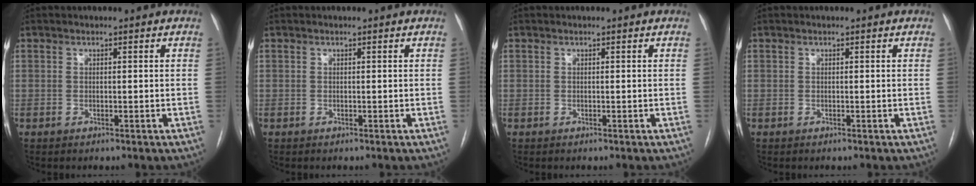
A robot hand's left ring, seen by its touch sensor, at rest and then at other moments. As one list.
[{"total": 0.0}, {"total": 0.0}, {"total": 0.0}]